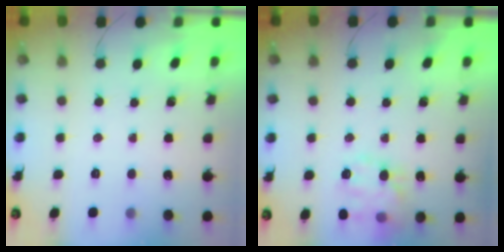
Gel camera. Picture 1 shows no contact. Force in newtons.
{"total": 15.0, "press": 14.9, "slide": 2.2}